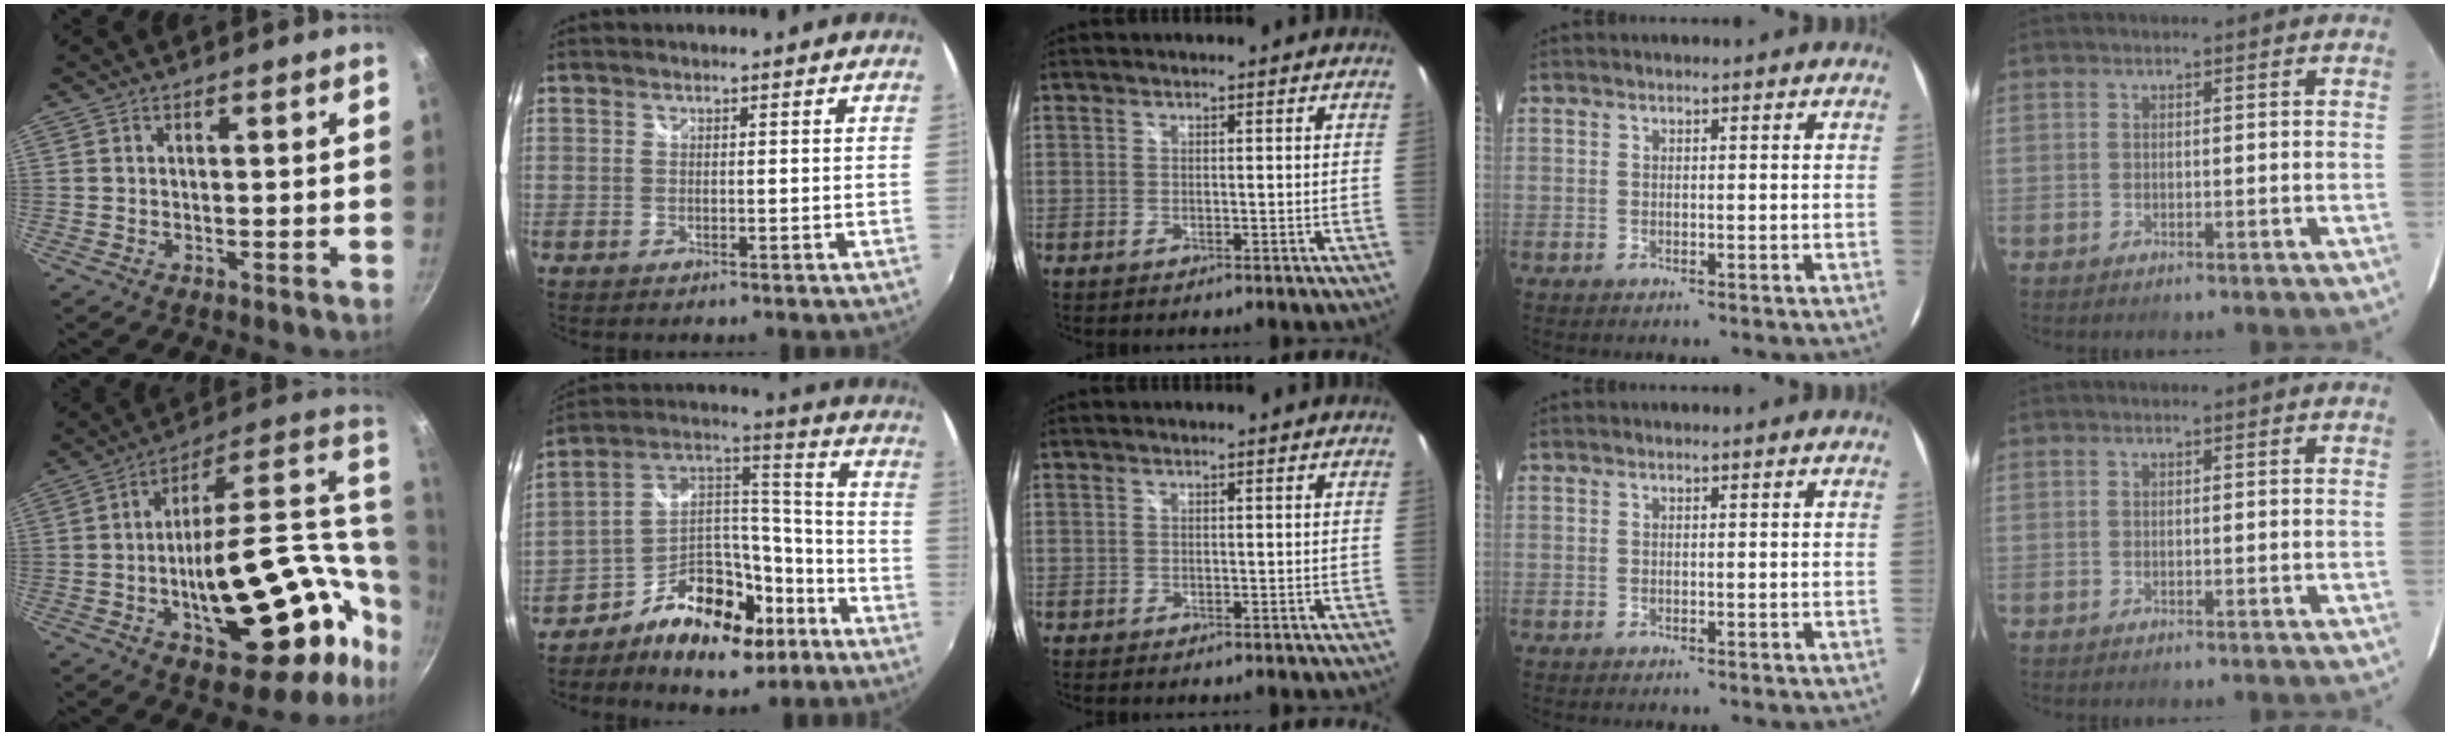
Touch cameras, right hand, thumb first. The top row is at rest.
{"thumb": {"total": 33.7, "force": [-4.2, 16.7, 29.0], "torque": [-0.369, 0.028, -0.042]}, "index": {"total": 17.9, "force": [-10.3, 10.2, 10.6], "torque": [-0.195, 0.051, -0.164]}}